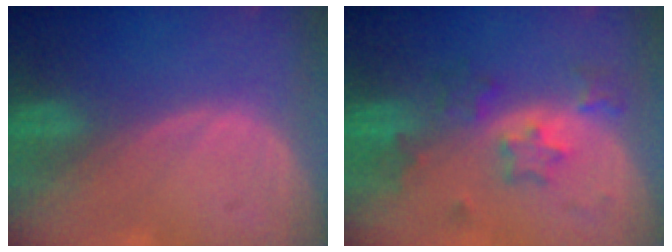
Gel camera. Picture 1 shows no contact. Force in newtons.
{"total": 6.1, "press": 5.9, "slide": 1.7}